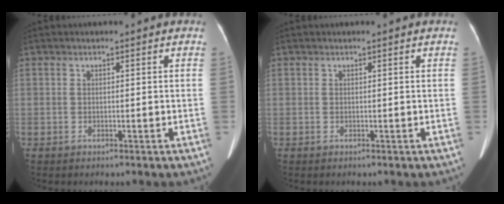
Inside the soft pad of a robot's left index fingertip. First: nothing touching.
{"total": 0.0}